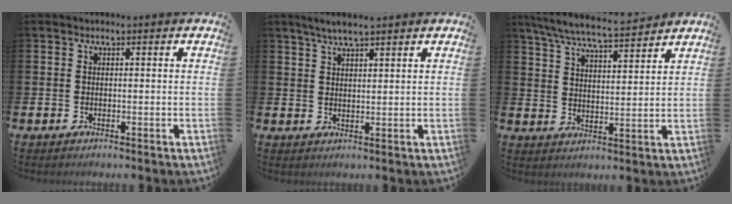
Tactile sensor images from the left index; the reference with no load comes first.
{"total": 4.2, "force": [3.5, 0.6, 2.2], "torque": [-0.041, -0.009, 0.061]}
{"total": 7.7, "force": [7.2, 0.7, 2.6], "torque": [-0.079, -0.036, 0.129]}